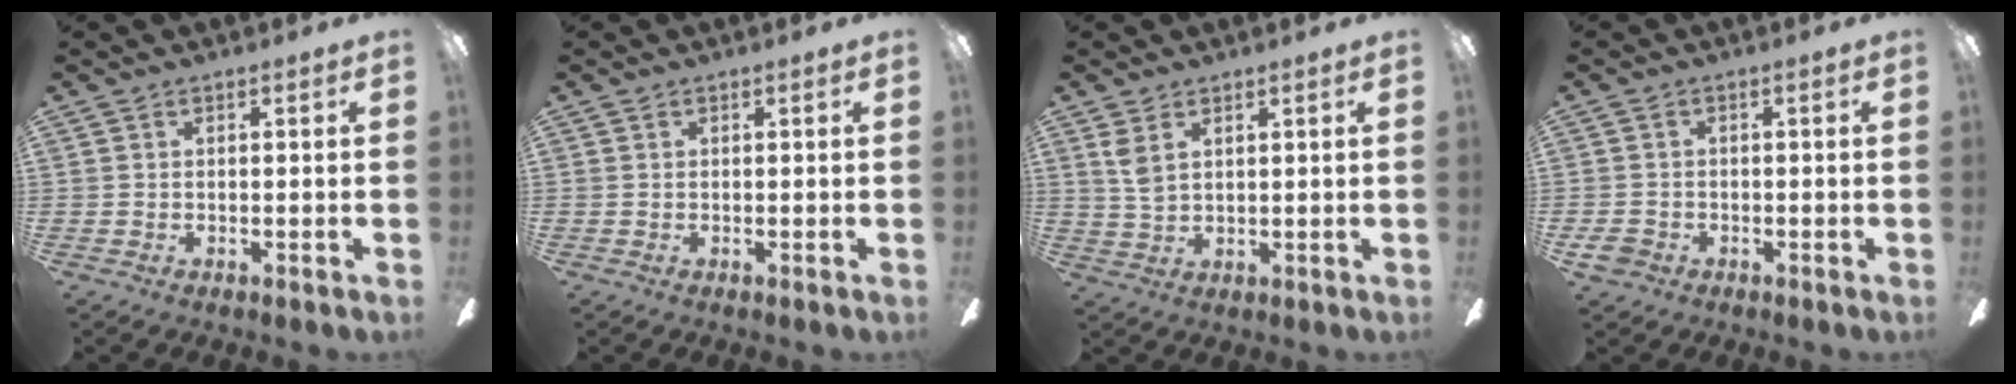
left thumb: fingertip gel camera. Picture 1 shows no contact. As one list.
[{"total": 0.0}, {"total": 4.1, "force": [2.3, 2.1, 2.7], "torque": [-0.060, 0.002, 0.042]}, {"total": 3.2, "force": [-1.6, 2.4, 1.3], "torque": [-0.033, 0.006, -0.034]}]